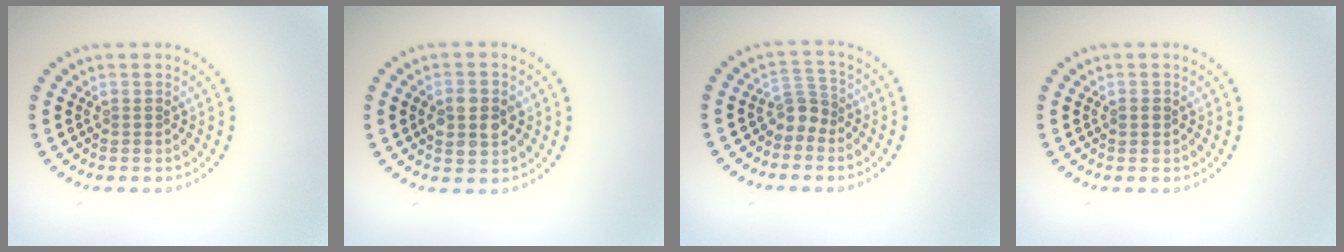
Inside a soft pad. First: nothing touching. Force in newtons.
{"total": 4.0, "press": 4.0, "slide": 0.0}
{"total": 2.3, "press": 1.7, "slide": 1.6}
{"total": 0.9, "press": 0.9, "slide": 0.0}